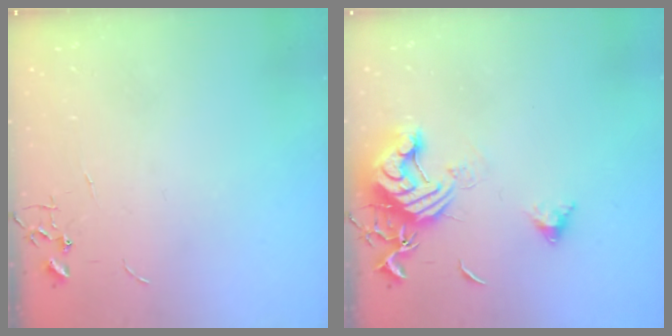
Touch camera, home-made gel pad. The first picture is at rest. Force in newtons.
{"total": 13.8, "press": 13.7, "slide": 1.8}